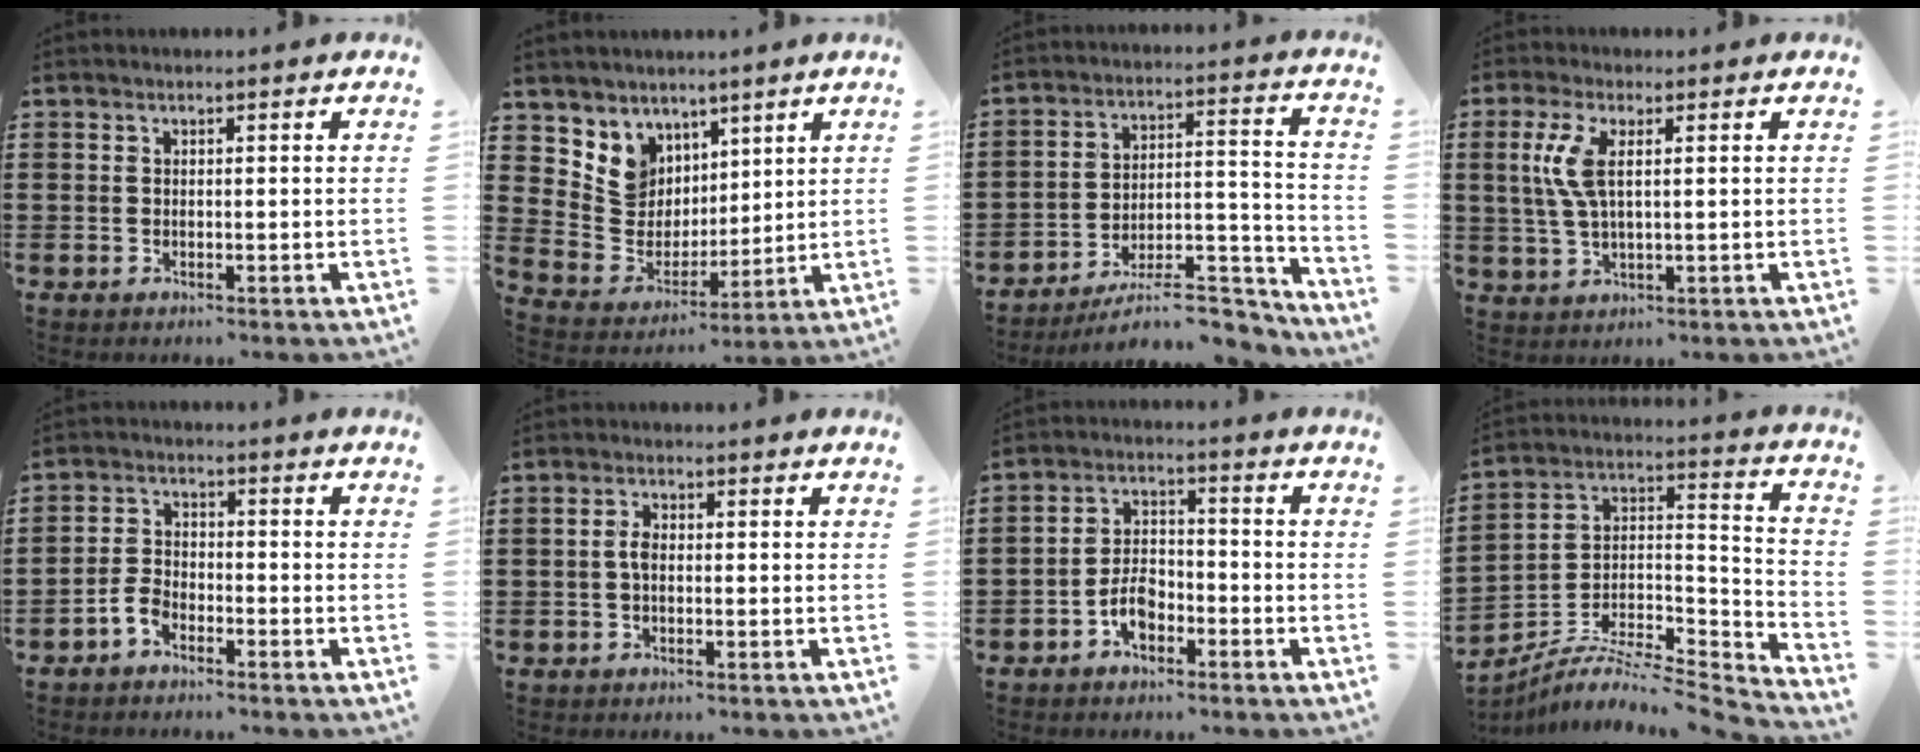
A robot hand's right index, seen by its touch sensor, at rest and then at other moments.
{"total": 7.5, "force": [4.2, 6.2, 0.7], "torque": [-0.061, -0.032, 0.083]}
{"total": 10.6, "force": [-8.7, 2.5, 5.4], "torque": [-0.067, 0.032, -0.161]}
{"total": 5.5, "force": [1.2, 1.8, 5.1], "torque": [-0.124, -0.003, 0.012]}
{"total": 3.3, "force": [-2.4, 1.6, 1.6], "torque": [-0.048, 0.003, -0.053]}
{"total": 2.2, "force": [-0.3, 1.0, 1.9], "torque": [-0.046, -0.001, -0.008]}
{"total": 5.0, "force": [-2.7, 2.7, 3.2], "torque": [-0.068, 0.006, -0.053]}
{"total": 5.9, "force": [-4.9, 2.1, 2.5], "torque": [-0.061, -0.014, -0.102]}